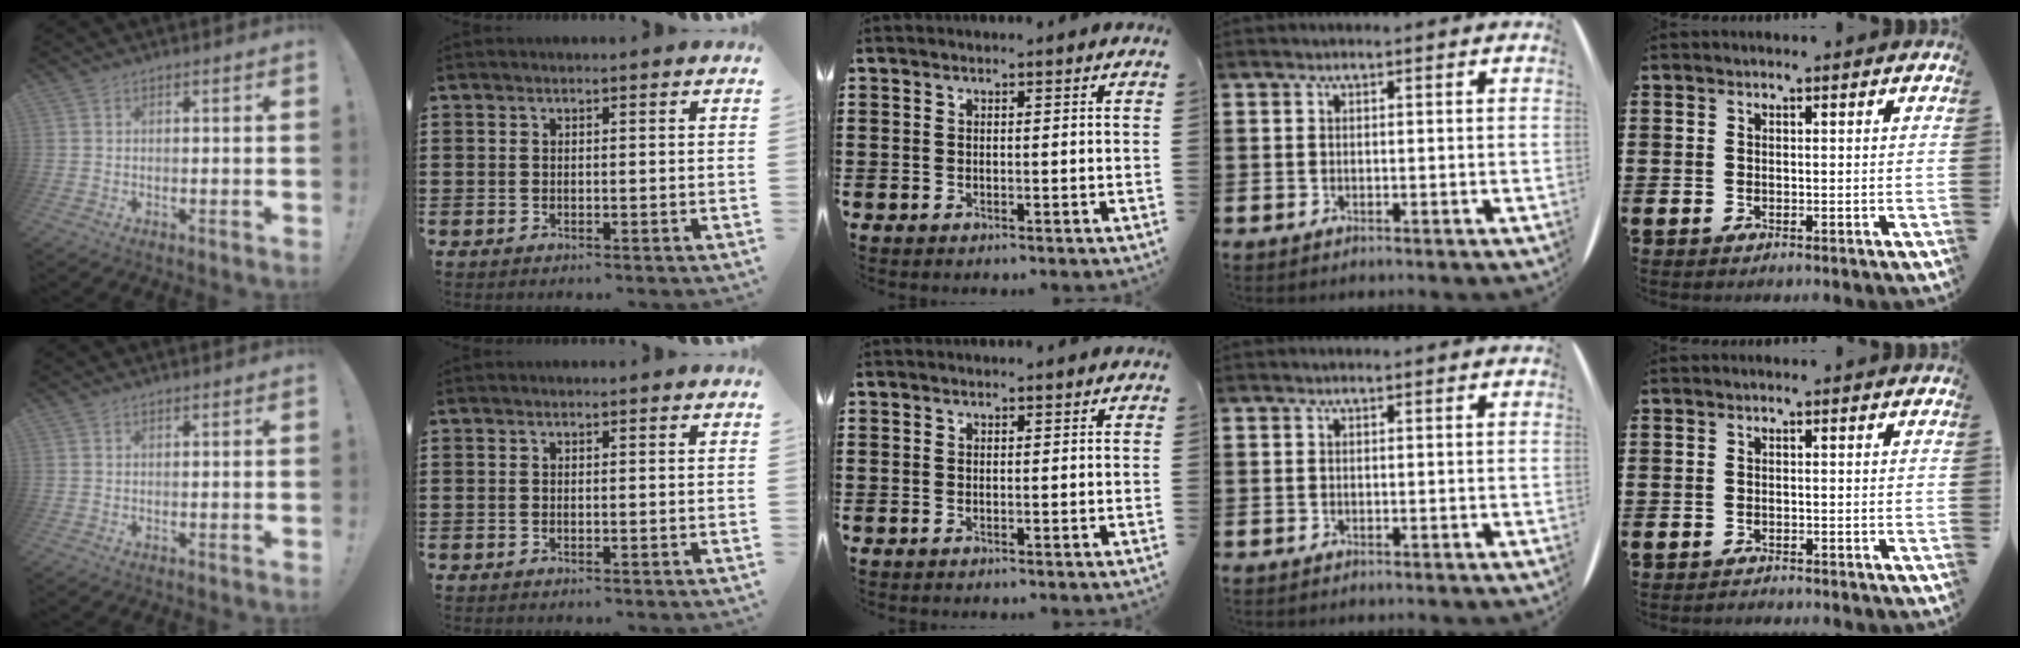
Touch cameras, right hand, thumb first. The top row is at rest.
{"little": {"total": 0.6, "force": [-0.6, 0.0, -0.1], "torque": [0.000, -0.001, -0.013]}}